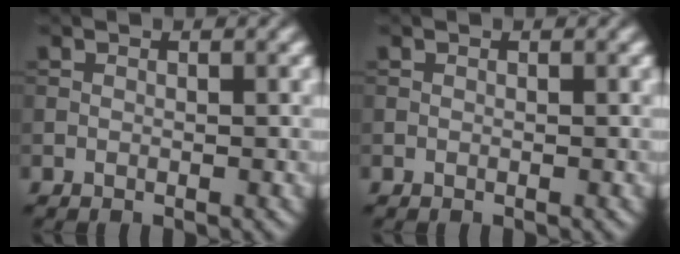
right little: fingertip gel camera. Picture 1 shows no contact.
{"total": 0.0}